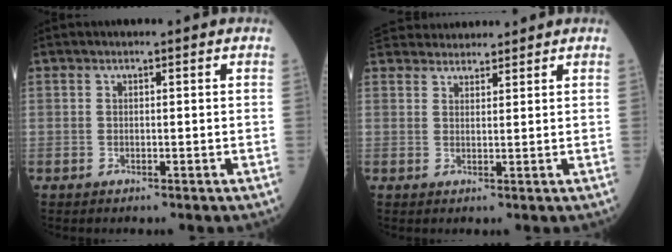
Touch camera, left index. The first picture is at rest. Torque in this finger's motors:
{"motor_torque": [-0.16, 0.07, -0.33, -0.21]}